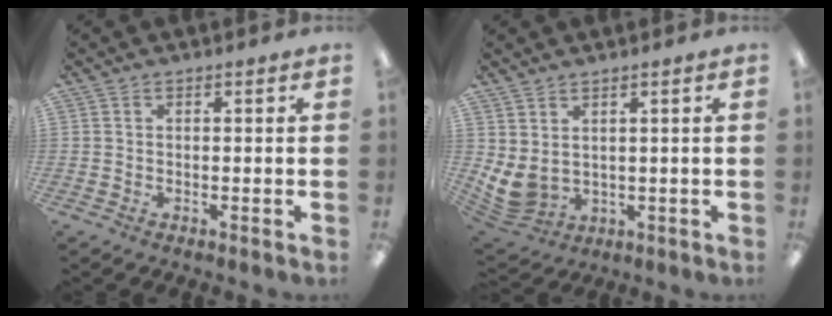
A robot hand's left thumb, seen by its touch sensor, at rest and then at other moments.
{"total": 5.2, "force": [2.1, 3.3, 3.4], "torque": [-0.091, -0.021, 0.040]}